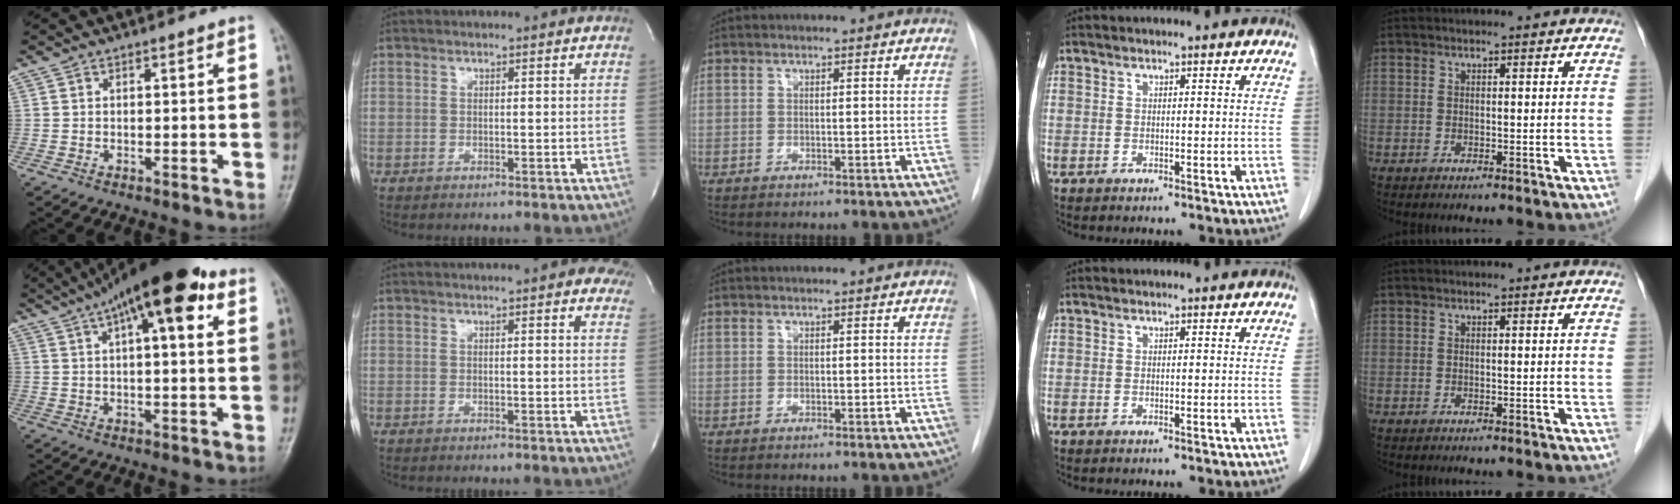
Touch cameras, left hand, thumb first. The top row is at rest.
{"thumb": {"total": 18.2, "force": [8.9, 6.0, 14.7], "torque": [-0.220, 0.013, 0.135]}, "index": {"total": 9.3, "force": [7.5, 2.1, 5.0], "torque": [-0.057, 0.010, 0.071]}}